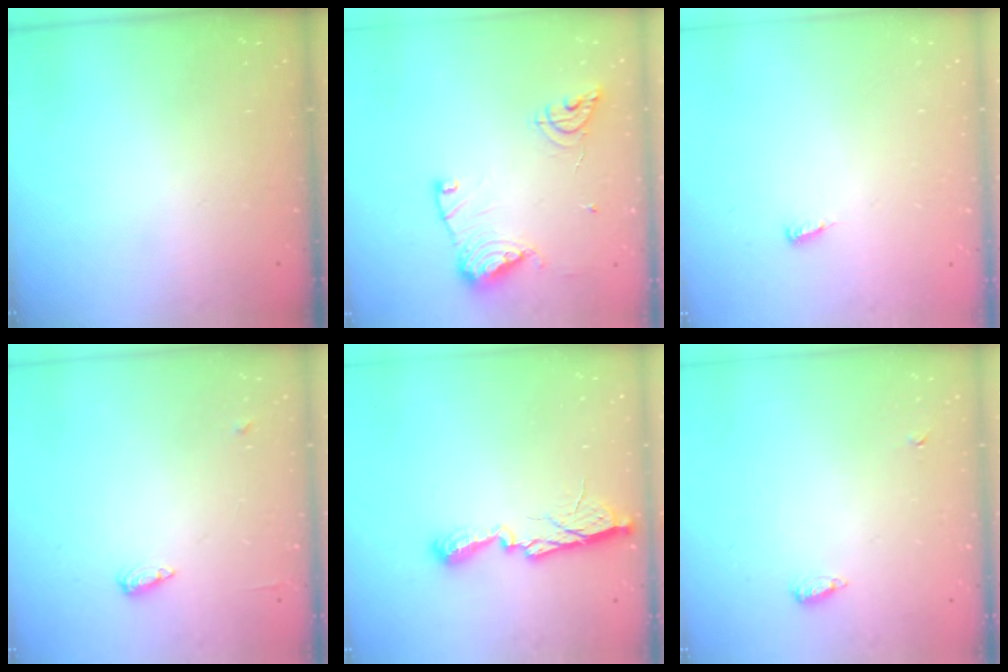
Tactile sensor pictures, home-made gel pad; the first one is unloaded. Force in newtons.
{"total": 13.4, "press": 13.3, "slide": 1.4}
{"total": 3.8, "press": 3.8, "slide": 0.4}
{"total": 5.5, "press": 5.4, "slide": 1.0}
{"total": 9.9, "press": 9.9, "slide": 0.3}
{"total": 8.9, "press": 6.0, "slide": 6.5}